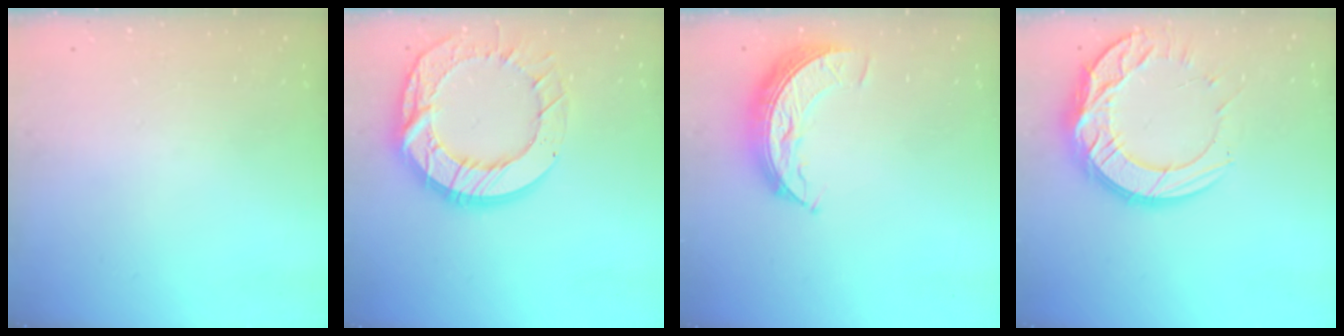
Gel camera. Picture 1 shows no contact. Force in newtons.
{"total": 19.8, "press": 19.7, "slide": 1.7}
{"total": 8.7, "press": 8.7, "slide": 0.6}
{"total": 17.2, "press": 17.2, "slide": 1.0}